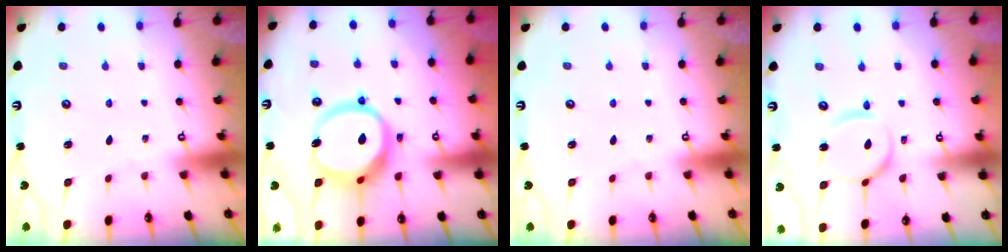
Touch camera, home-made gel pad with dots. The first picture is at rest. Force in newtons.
{"total": 14.3, "press": 14.2, "slide": 1.9}
{"total": 0.0}
{"total": 11.8, "press": 11.7, "slide": 1.2}